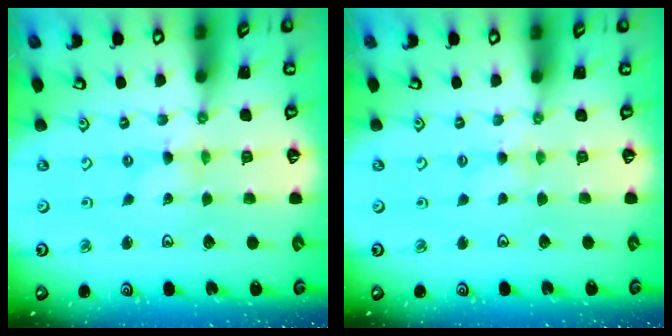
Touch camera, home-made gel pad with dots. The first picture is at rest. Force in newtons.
{"total": 2.7, "press": 2.6, "slide": 0.4}